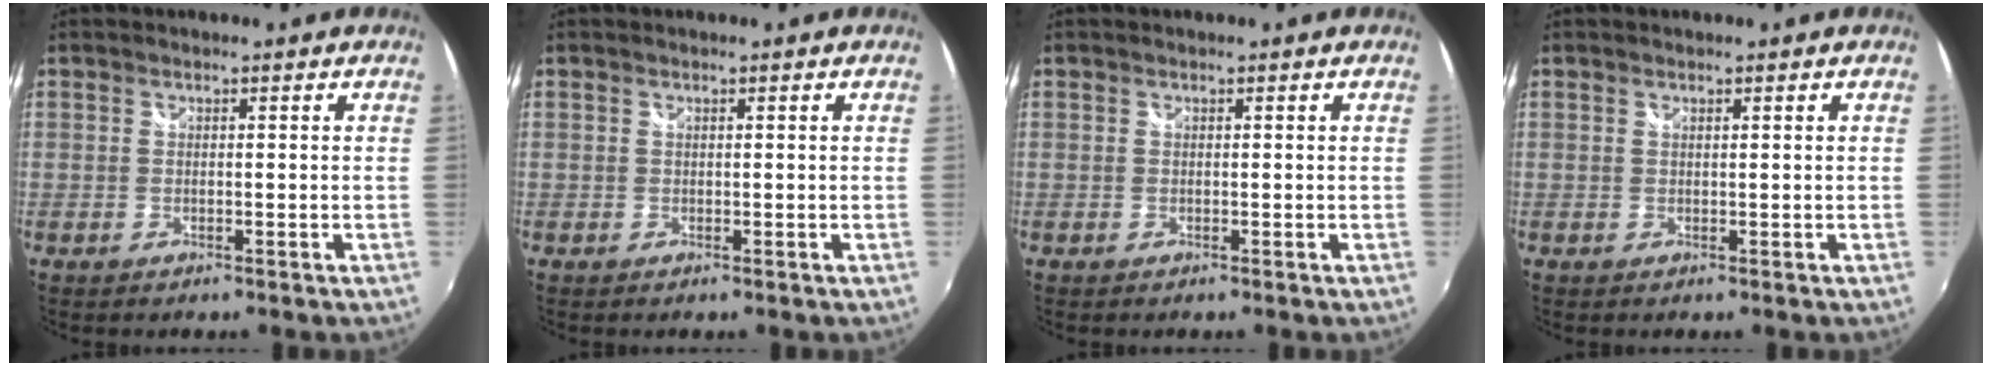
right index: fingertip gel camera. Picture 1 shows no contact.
{"total": 0.0}
{"total": 0.0}
{"total": 0.0}